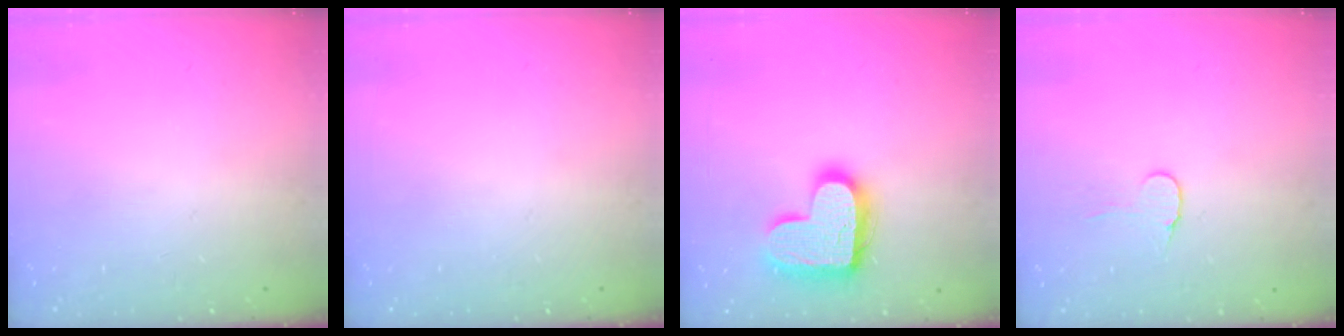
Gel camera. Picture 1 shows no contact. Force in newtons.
{"total": 0.0}
{"total": 17.3, "press": 17.3, "slide": 1.1}
{"total": 6.1, "press": 6.1, "slide": 0.5}